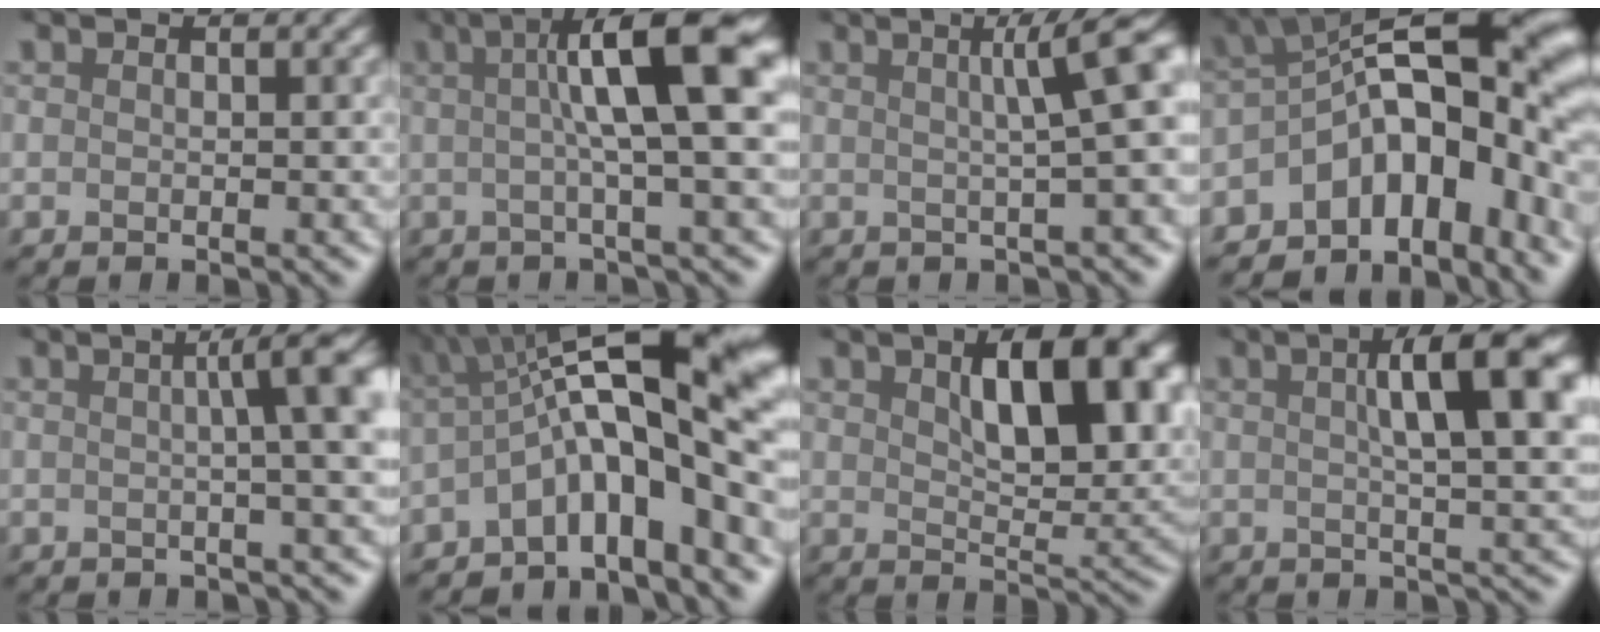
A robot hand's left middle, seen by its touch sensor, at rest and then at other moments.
{"total": 7.9, "force": [1.9, 0.7, 7.7], "torque": [-0.109, 0.019, 0.034]}
{"total": 5.1, "force": [1.0, 0.3, 5.0], "torque": [-0.067, 0.018, 0.022]}
{"total": 12.2, "force": [-3.7, 6.3, 9.8], "torque": [-0.131, 0.028, -0.058]}
{"total": 6.7, "force": [1.1, 1.1, 6.5], "torque": [-0.068, 0.018, 0.021]}
{"total": 12.4, "force": [-1.2, 3.4, 11.9], "torque": [-0.180, 0.031, -0.014]}
{"total": 8.5, "force": [3.4, 2.5, 7.4], "torque": [-0.108, 0.010, 0.065]}
{"total": 7.8, "force": [2.1, 1.2, 7.5], "torque": [-0.087, 0.023, 0.037]}